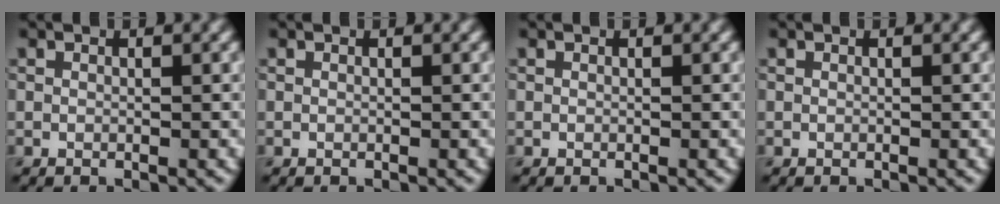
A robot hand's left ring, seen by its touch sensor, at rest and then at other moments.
{"total": 0.0}
{"total": 0.0}
{"total": 0.0}